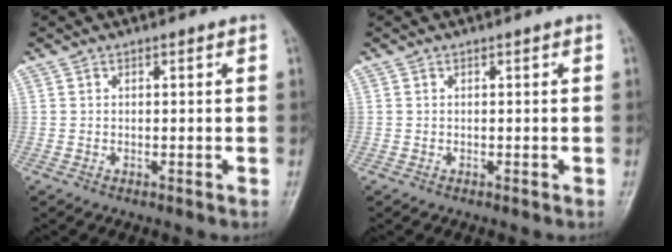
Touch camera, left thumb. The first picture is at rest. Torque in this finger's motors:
{"motor_torque": [0.00, 0.00, -0.05, -0.05, 0.00]}